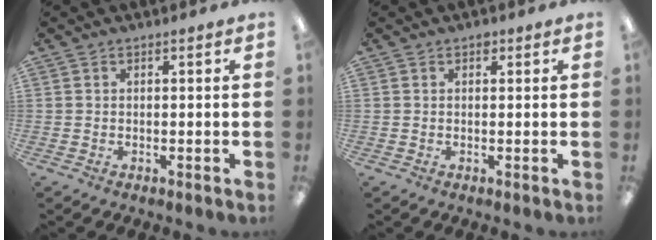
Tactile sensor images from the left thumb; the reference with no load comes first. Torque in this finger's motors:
{"motor_torque": [0.09, -0.06, 0.68, -0.11, 0.00]}